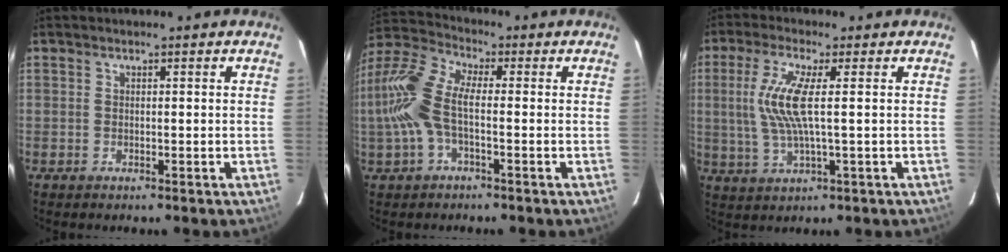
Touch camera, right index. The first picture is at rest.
{"total": 11.4, "force": [-1.6, 4.6, 10.4], "torque": [-0.233, 0.013, -0.038]}
{"total": 8.5, "force": [1.0, 0.8, 8.4], "torque": [-0.175, 0.000, 0.024]}